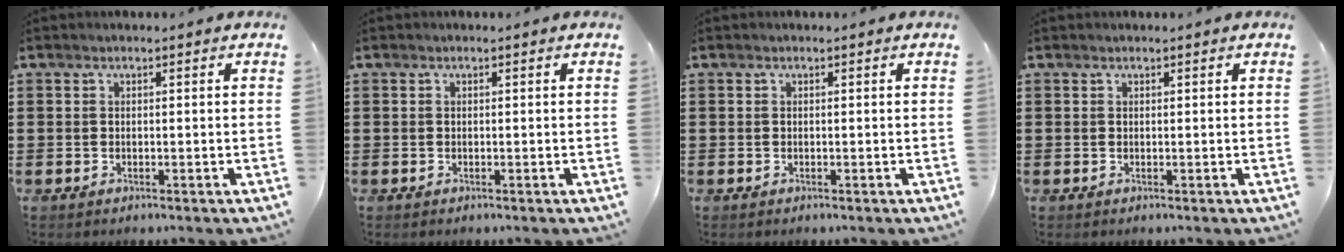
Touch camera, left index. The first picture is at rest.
{"total": 0.0}
{"total": 0.0}
{"total": 0.0}